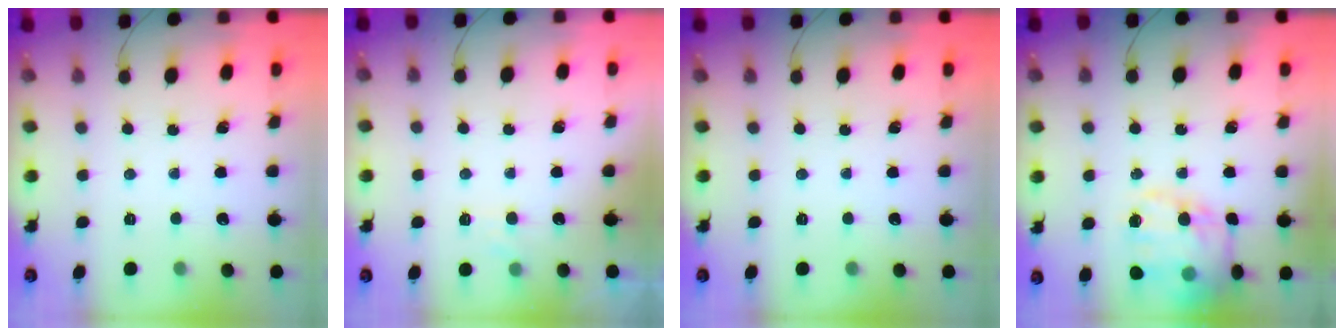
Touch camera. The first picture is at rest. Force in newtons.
{"total": 4.8, "press": 4.6, "slide": 1.3}
{"total": 0.0}
{"total": 17.2, "press": 17.0, "slide": 3.0}